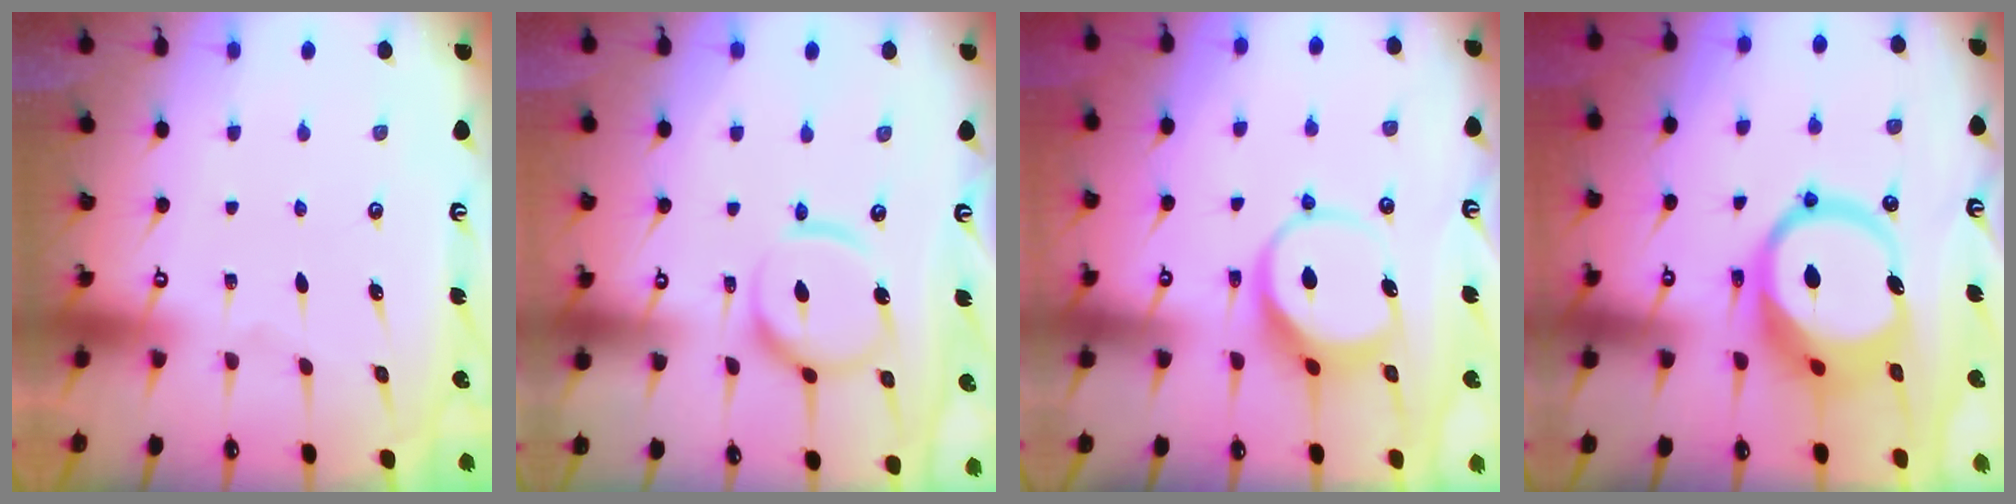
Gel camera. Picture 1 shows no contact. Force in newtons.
{"total": 12.1, "press": 12.0, "slide": 1.1}
{"total": 7.2, "press": 7.1, "slide": 1.1}
{"total": 16.0, "press": 15.9, "slide": 2.1}